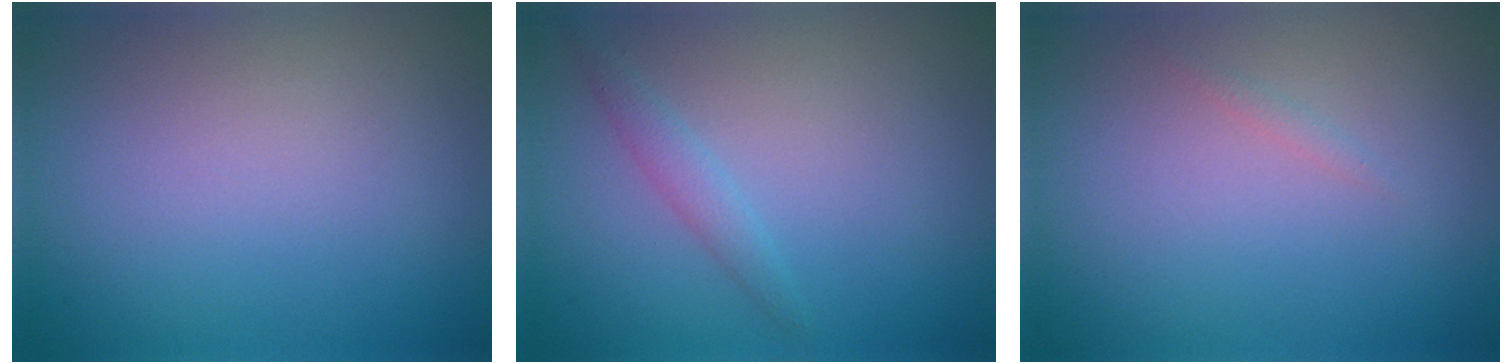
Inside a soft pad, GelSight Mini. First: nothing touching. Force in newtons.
{"total": 1.4, "press": 1.4, "slide": 0.1}
{"total": 0.6, "press": 0.6, "slide": 0.1}